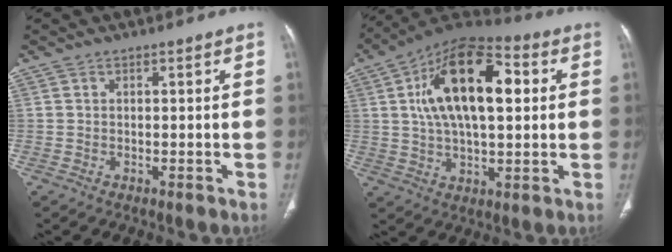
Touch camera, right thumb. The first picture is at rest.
{"total": 19.8, "force": [4.2, 9.7, 16.7], "torque": [-0.259, 0.017, 0.061]}